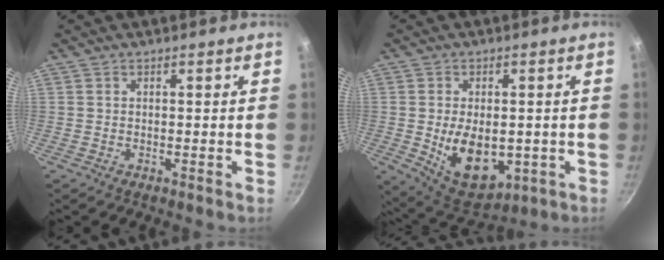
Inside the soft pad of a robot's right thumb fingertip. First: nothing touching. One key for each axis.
{"total": 13.1, "fx": -2.0, "fy": 8.2, "fz": 10.0, "tx": -0.127, "ty": -0.011, "tz": -0.008}